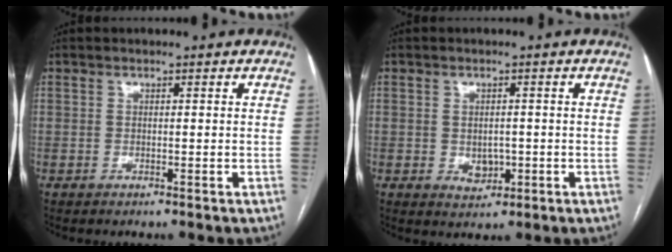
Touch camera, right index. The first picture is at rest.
{"total": 3.0, "force": [-0.5, 2.3, 1.9], "torque": [-0.026, 0.001, 0.002]}